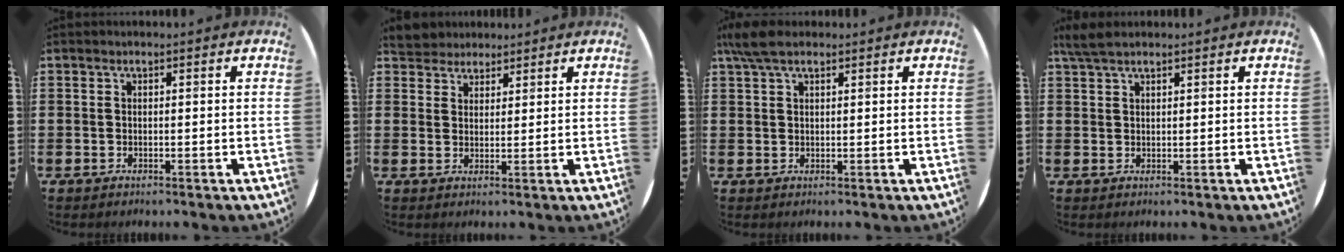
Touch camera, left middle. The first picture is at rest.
{"total": 3.8, "force": [3.5, 1.4, -0.1], "torque": [-0.010, -0.001, 0.069]}
{"total": 3.7, "force": [2.6, 1.2, 2.3], "torque": [-0.051, 0.008, 0.047]}
{"total": 2.5, "force": [2.0, 0.5, 1.3], "torque": [-0.029, 0.005, 0.037]}